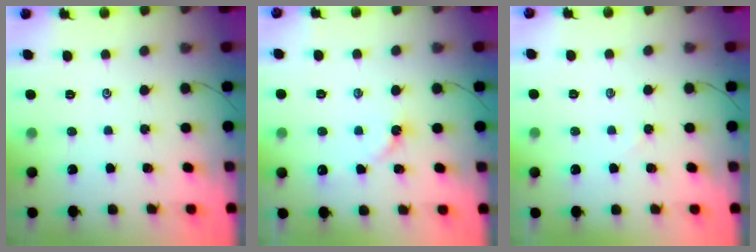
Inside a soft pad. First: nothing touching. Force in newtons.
{"total": 2.2, "press": 2.2, "slide": 0.4}
{"total": 2.4, "press": 2.4, "slide": 0.3}